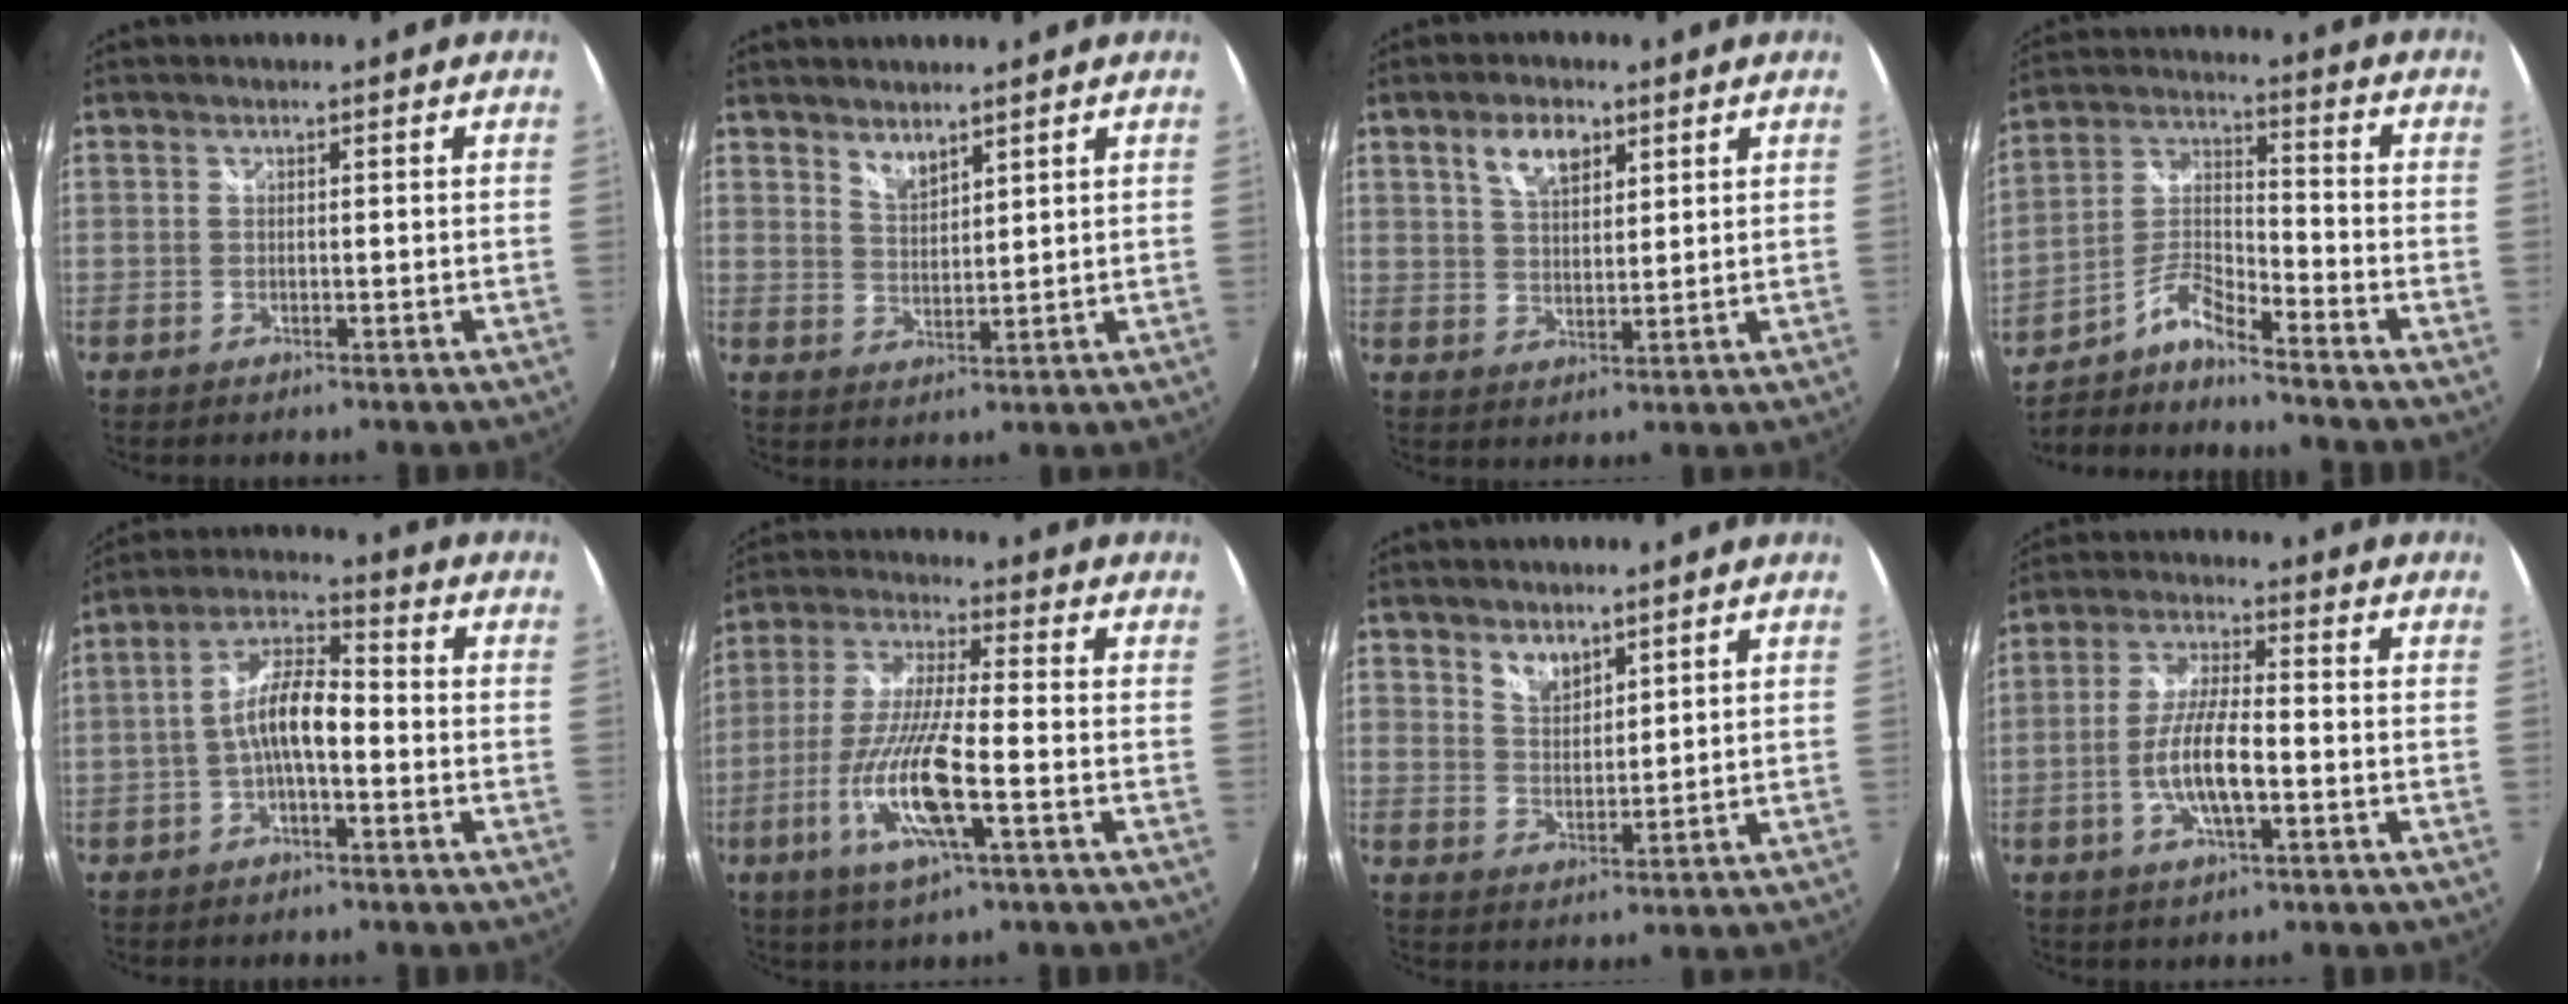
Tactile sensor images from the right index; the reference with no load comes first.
{"total": 3.4, "force": [3.0, 1.1, 1.2], "torque": [-0.018, -0.002, 0.053]}
{"total": 6.0, "force": [3.3, 3.1, 4.0], "torque": [-0.069, 0.011, 0.061]}
{"total": 8.3, "force": [-6.8, 0.3, 4.8], "torque": [-0.109, 0.012, -0.137]}
{"total": 7.9, "force": [-2.3, 2.6, 7.1], "torque": [-0.147, 0.019, -0.044]}
{"total": 14.2, "force": [-5.2, 2.0, 13.1], "torque": [-0.276, -0.014, -0.101]}
{"total": 4.0, "force": [3.1, 2.0, 1.4], "torque": [-0.018, 0.001, 0.055]}
{"total": 9.0, "force": [-2.7, 2.2, 8.3], "torque": [-0.169, 0.003, -0.051]}